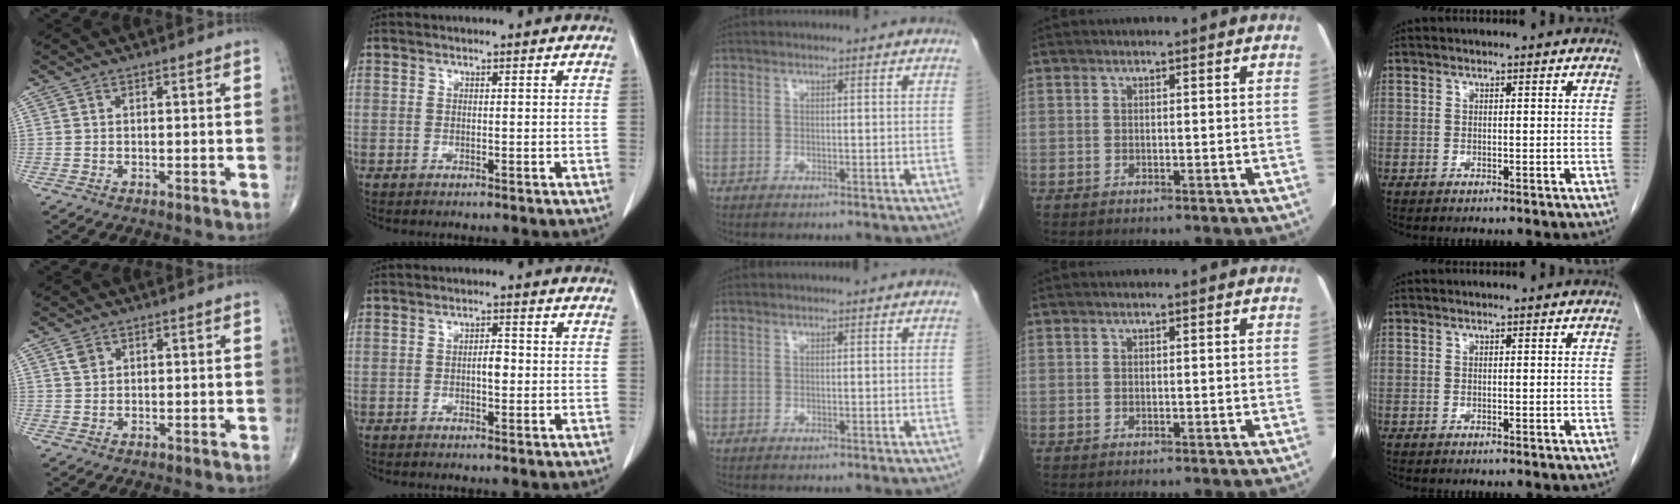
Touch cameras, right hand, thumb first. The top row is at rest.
{"thumb": {"total": 1.8, "force": [1.0, 1.3, 0.8], "torque": [-0.006, -0.001, 0.017]}, "index": {"total": 2.1, "force": [-0.3, 0.9, 1.9], "torque": [-0.029, 0.004, -0.005]}}